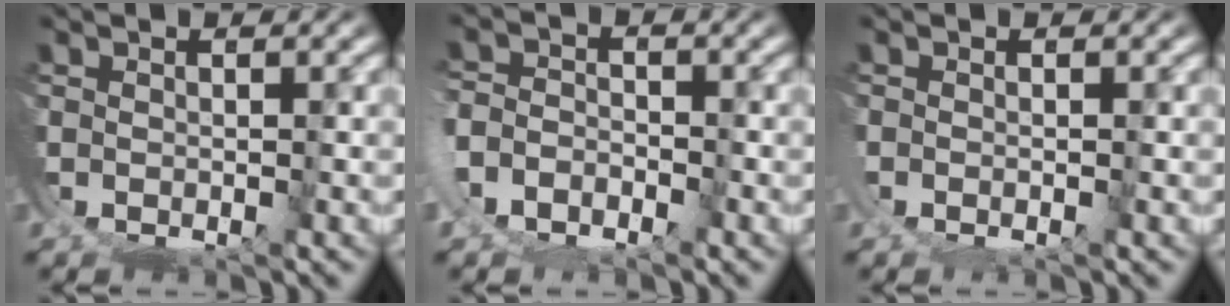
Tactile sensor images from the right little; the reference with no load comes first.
{"total": 2.9, "force": [-1.4, 2.5, -0.2], "torque": [-0.014, -0.006, -0.030]}
{"total": 1.0, "force": [0.4, -0.9, 0.3], "torque": [0.004, 0.001, 0.006]}